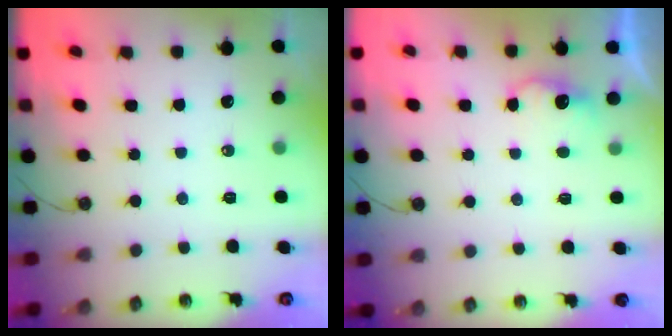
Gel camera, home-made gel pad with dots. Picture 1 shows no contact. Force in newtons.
{"total": 4.5, "press": 4.4, "slide": 1.0}